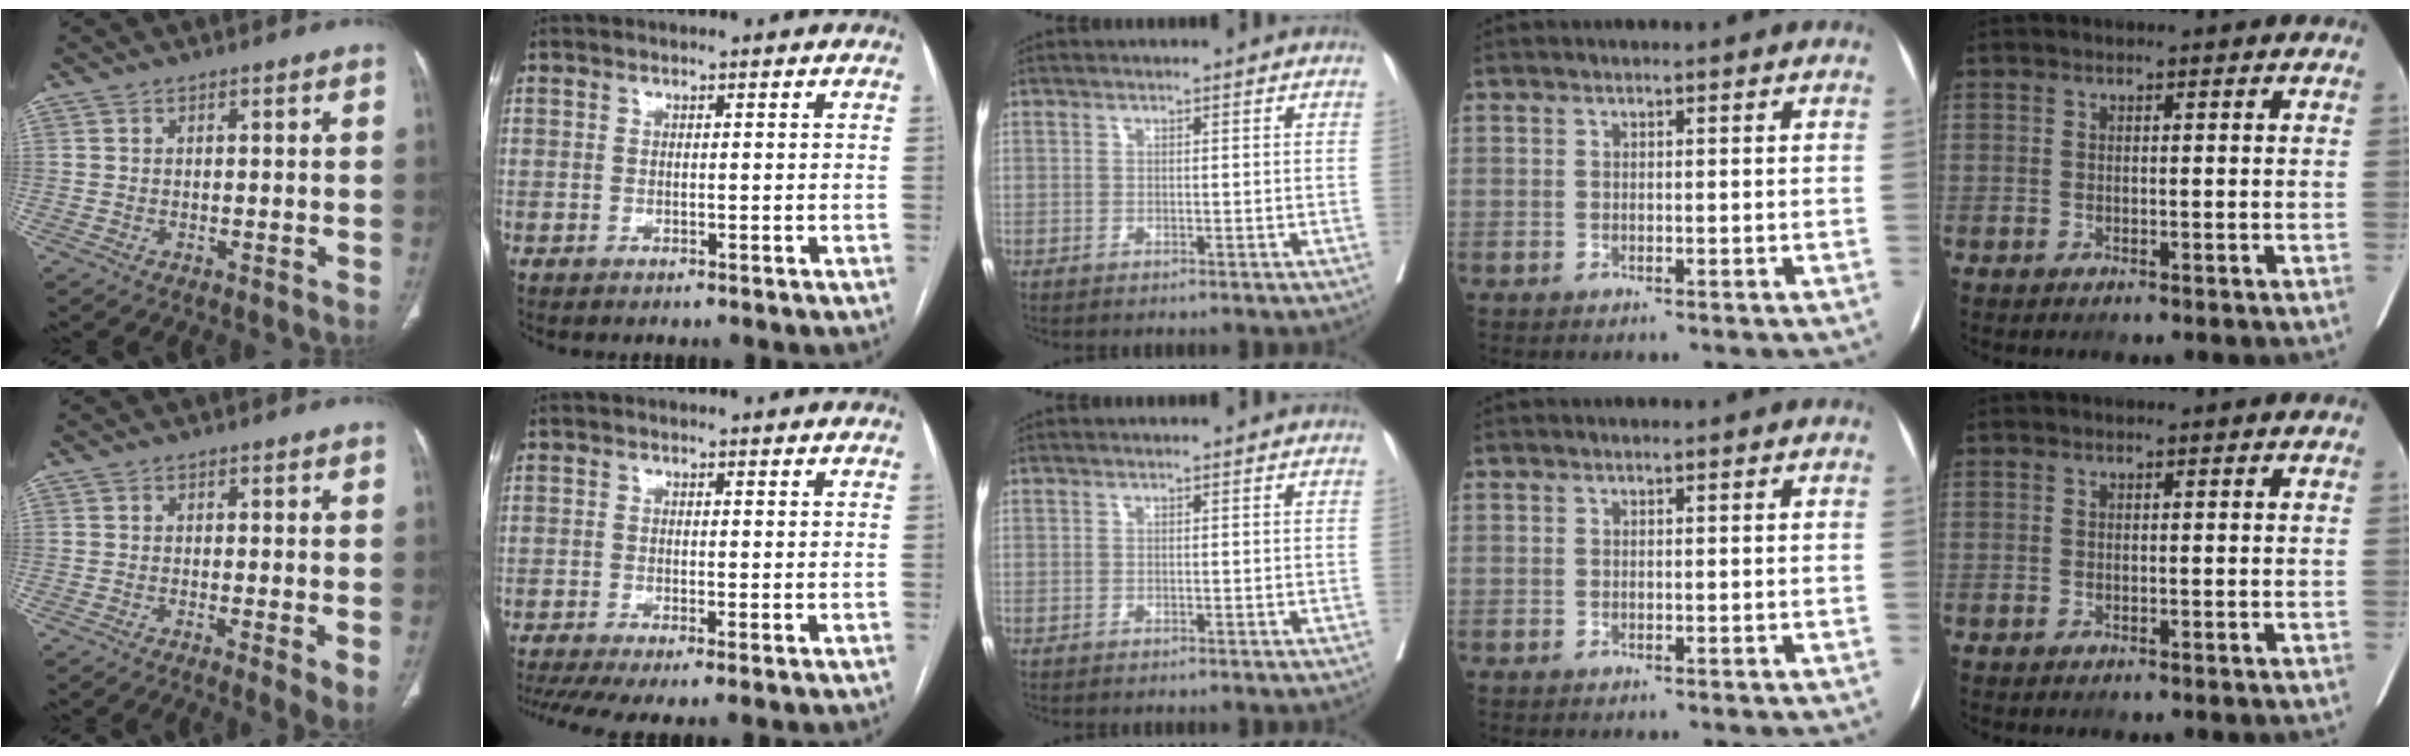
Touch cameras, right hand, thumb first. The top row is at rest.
{"thumb": {"total": 3.8, "force": [-0.8, 0.6, 3.7], "torque": [-0.067, -0.014, -0.018]}, "index": {"total": 6.5, "force": [-4.1, 1.2, 4.9], "torque": [-0.083, -0.009, -0.073]}}